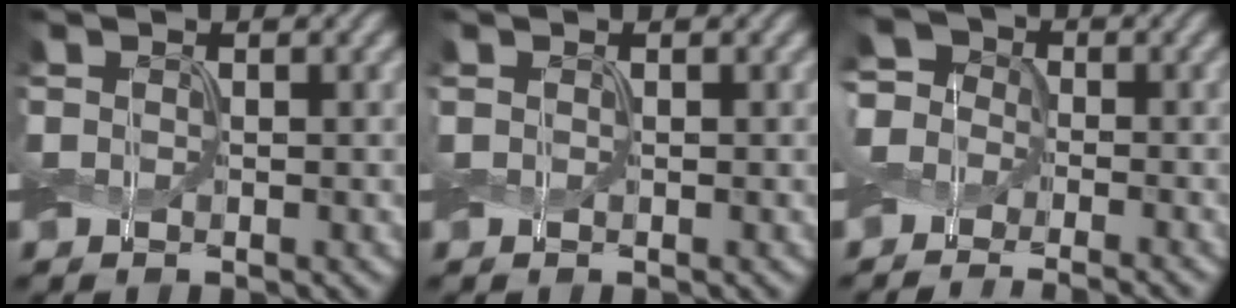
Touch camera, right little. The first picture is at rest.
{"total": 0.0}
{"total": 7.3, "force": [-3.7, 5.4, 3.4], "torque": [-0.050, 0.015, -0.089]}